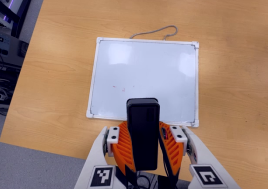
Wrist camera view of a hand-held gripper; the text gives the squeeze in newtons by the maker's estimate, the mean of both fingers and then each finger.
{"total": 8.8, "left": 7.6, "right": 9.9}